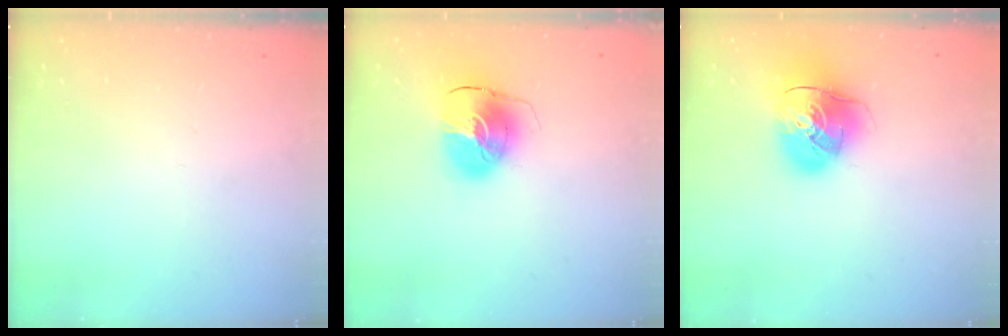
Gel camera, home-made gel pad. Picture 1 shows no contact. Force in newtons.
{"total": 11.2, "press": 11.0, "slide": 1.7}
{"total": 16.3, "press": 16.1, "slide": 2.4}